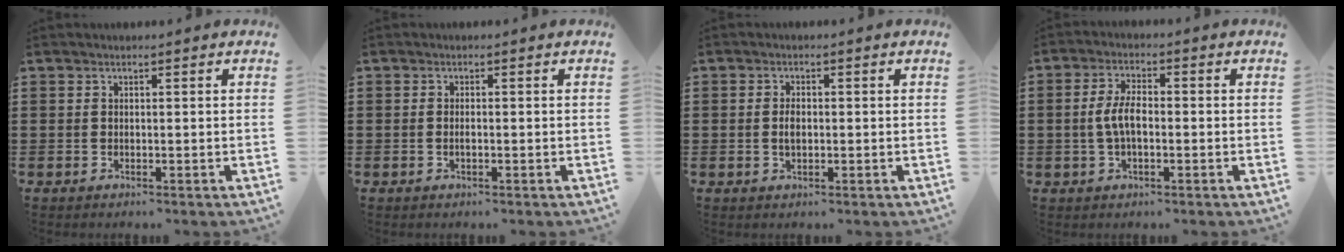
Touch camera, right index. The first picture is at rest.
{"total": 0.9, "force": [-0.3, 0.3, 0.8], "torque": [-0.016, -0.004, -0.003]}
{"total": 2.3, "force": [-0.2, 1.2, 2.0], "torque": [-0.039, 0.003, -0.004]}
{"total": 5.0, "force": [-0.5, 2.3, 4.4], "torque": [-0.103, -0.001, -0.016]}